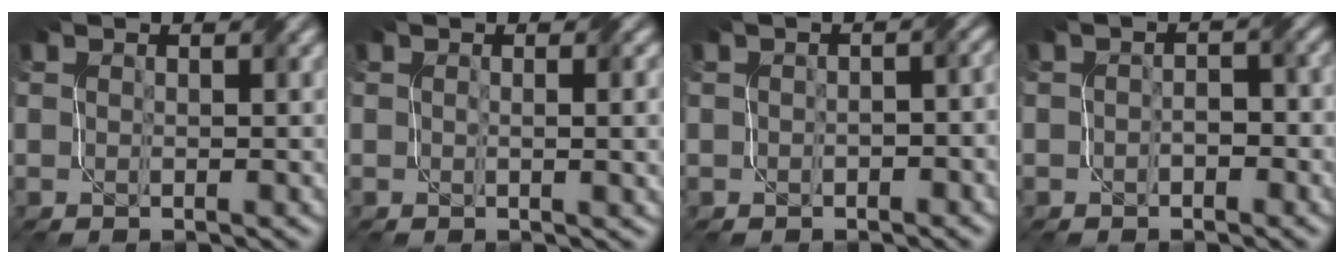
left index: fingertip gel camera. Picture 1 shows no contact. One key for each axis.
{"total": 2.4, "fx": 0.2, "fy": 0.7, "fz": 2.3, "tx": -0.030, "ty": 0.001, "tz": 0.005}
{"total": 2.4, "fx": -0.4, "fy": 1.5, "fz": 1.9, "tx": -0.014, "ty": -0.001, "tz": 0.000}
{"total": 1.8, "fx": -0.7, "fy": 1.1, "fz": 1.1, "tx": -0.016, "ty": 0.003, "tz": -0.014}